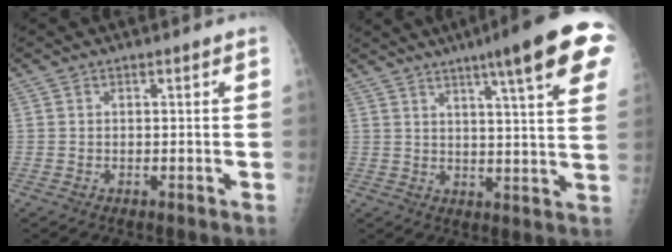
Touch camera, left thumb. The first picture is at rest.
{"total": 17.1, "force": [9.2, 1.8, 14.3], "torque": [-0.179, -0.022, 0.112]}